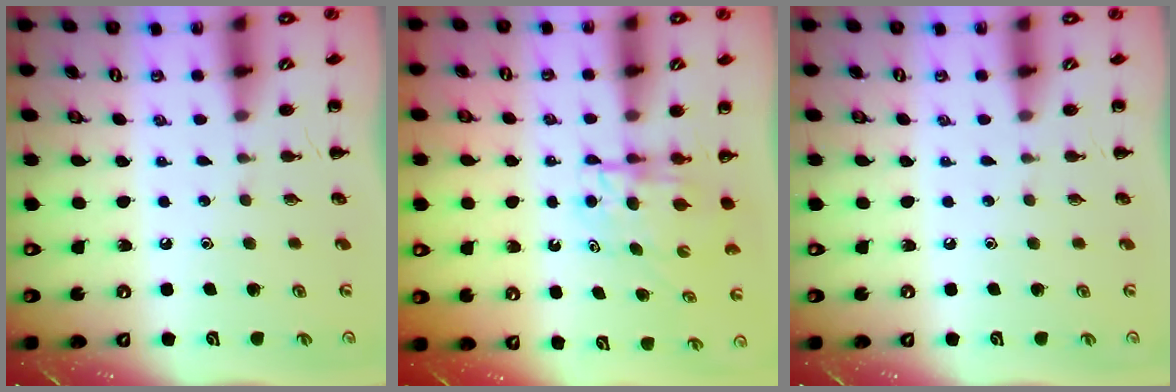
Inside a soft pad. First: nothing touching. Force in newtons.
{"total": 5.0, "press": 5.0, "slide": 0.1}
{"total": 0.0}